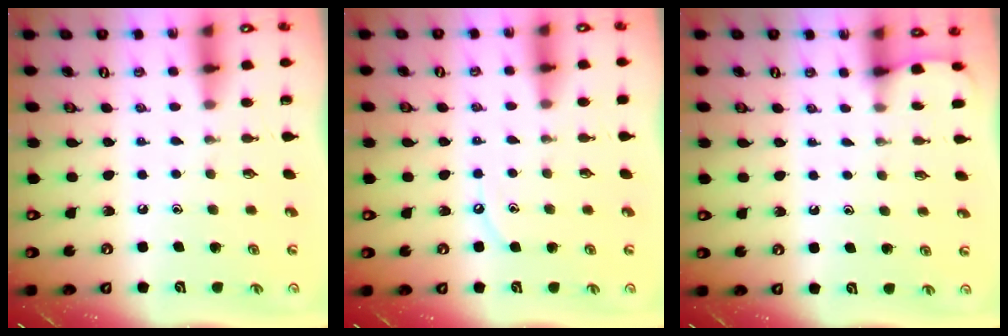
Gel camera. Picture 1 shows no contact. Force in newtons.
{"total": 4.2, "press": 4.2, "slide": 0.6}
{"total": 1.8, "press": 1.8, "slide": 0.2}